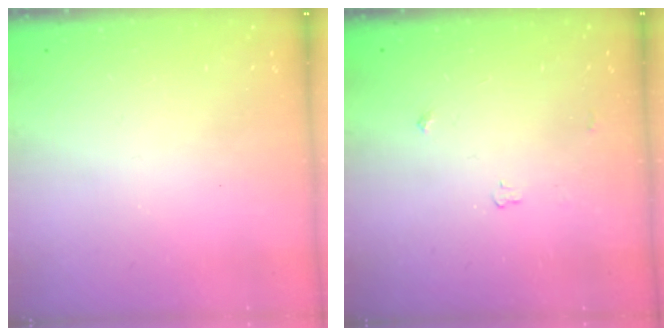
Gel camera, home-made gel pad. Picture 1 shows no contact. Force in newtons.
{"total": 2.8, "press": 2.8, "slide": 0.5}